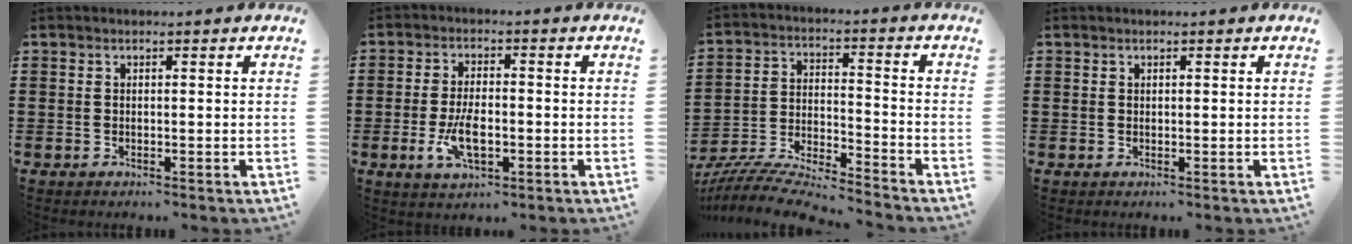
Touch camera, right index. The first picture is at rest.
{"total": 6.1, "force": [-1.6, 2.7, 5.2], "torque": [-0.115, -0.003, -0.032]}
{"total": 7.4, "force": [-7.1, 0.3, 1.9], "torque": [-0.048, -0.004, -0.144]}
{"total": 0.0}